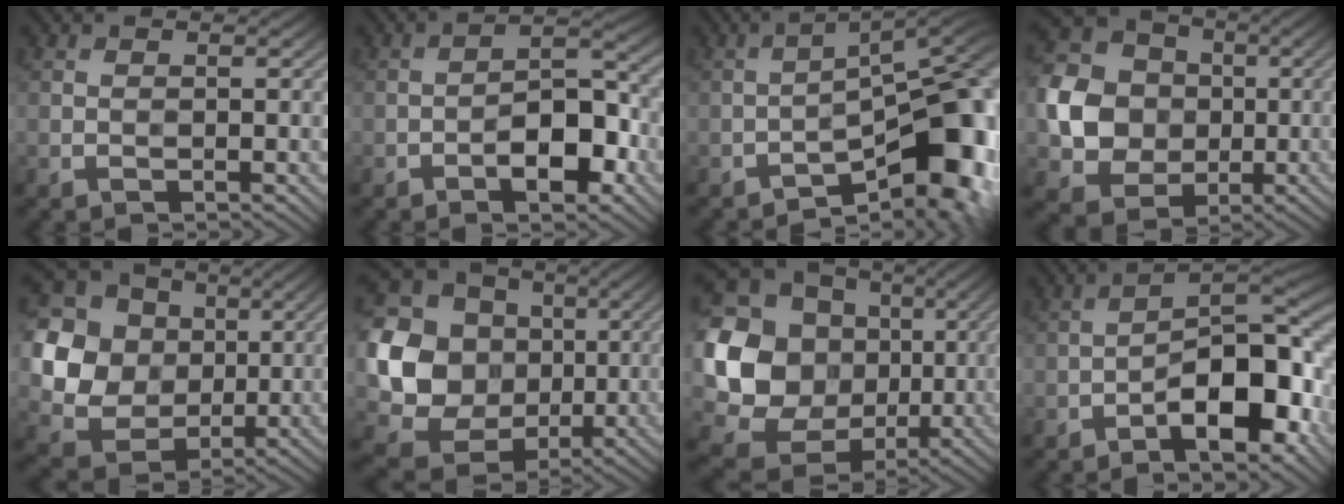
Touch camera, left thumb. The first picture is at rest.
{"total": 7.8, "force": [-3.4, 3.3, 6.2], "torque": [-0.084, 0.014, -0.058]}
{"total": 13.6, "force": [-6.6, 4.5, 11.0], "torque": [-0.141, 0.007, -0.105]}
{"total": 12.1, "force": [-0.6, 10.4, 6.1], "torque": [-0.171, -0.001, -0.025]}
{"total": 16.2, "force": [3.0, 14.3, 7.0], "torque": [-0.257, 0.035, 0.059]}
{"total": 19.7, "force": [1.1, 17.8, 8.2], "torque": [-0.250, -0.009, 0.017]}
{"total": 21.8, "force": [1.9, 19.5, 9.5], "torque": [-0.258, -0.013, 0.034]}
{"total": 12.7, "force": [-5.5, 4.6, 10.4], "torque": [-0.137, 0.013, -0.097]}